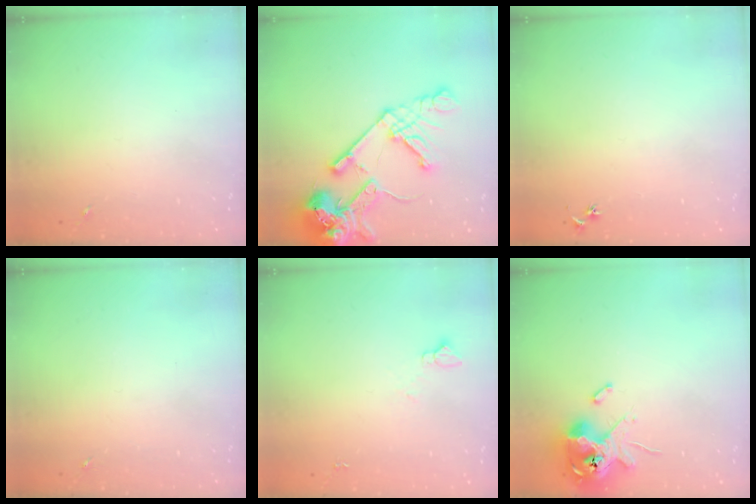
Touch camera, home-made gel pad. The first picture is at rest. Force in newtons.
{"total": 20.4, "press": 20.2, "slide": 2.9}
{"total": 3.0, "press": 2.9, "slide": 0.4}
{"total": 0.0}
{"total": 3.1, "press": 3.1, "slide": 0.3}
{"total": 14.6, "press": 14.4, "slide": 2.8}